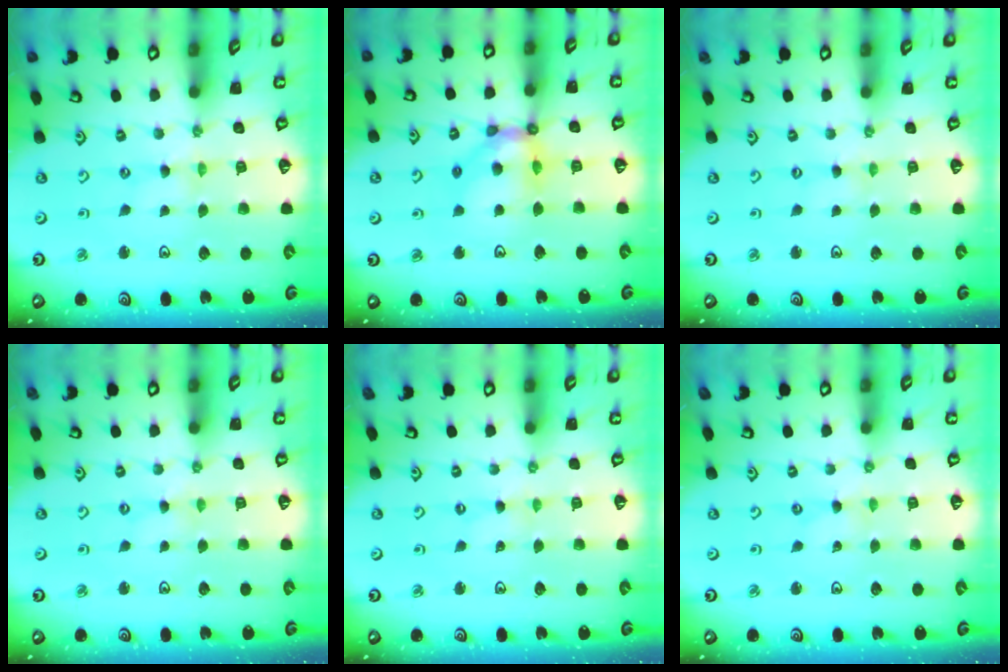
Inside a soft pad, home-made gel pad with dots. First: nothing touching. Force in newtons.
{"total": 11.1, "press": 10.9, "slide": 1.6}
{"total": 0.0}
{"total": 0.0}
{"total": 0.8, "press": 0.7, "slide": 0.2}
{"total": 0.0}